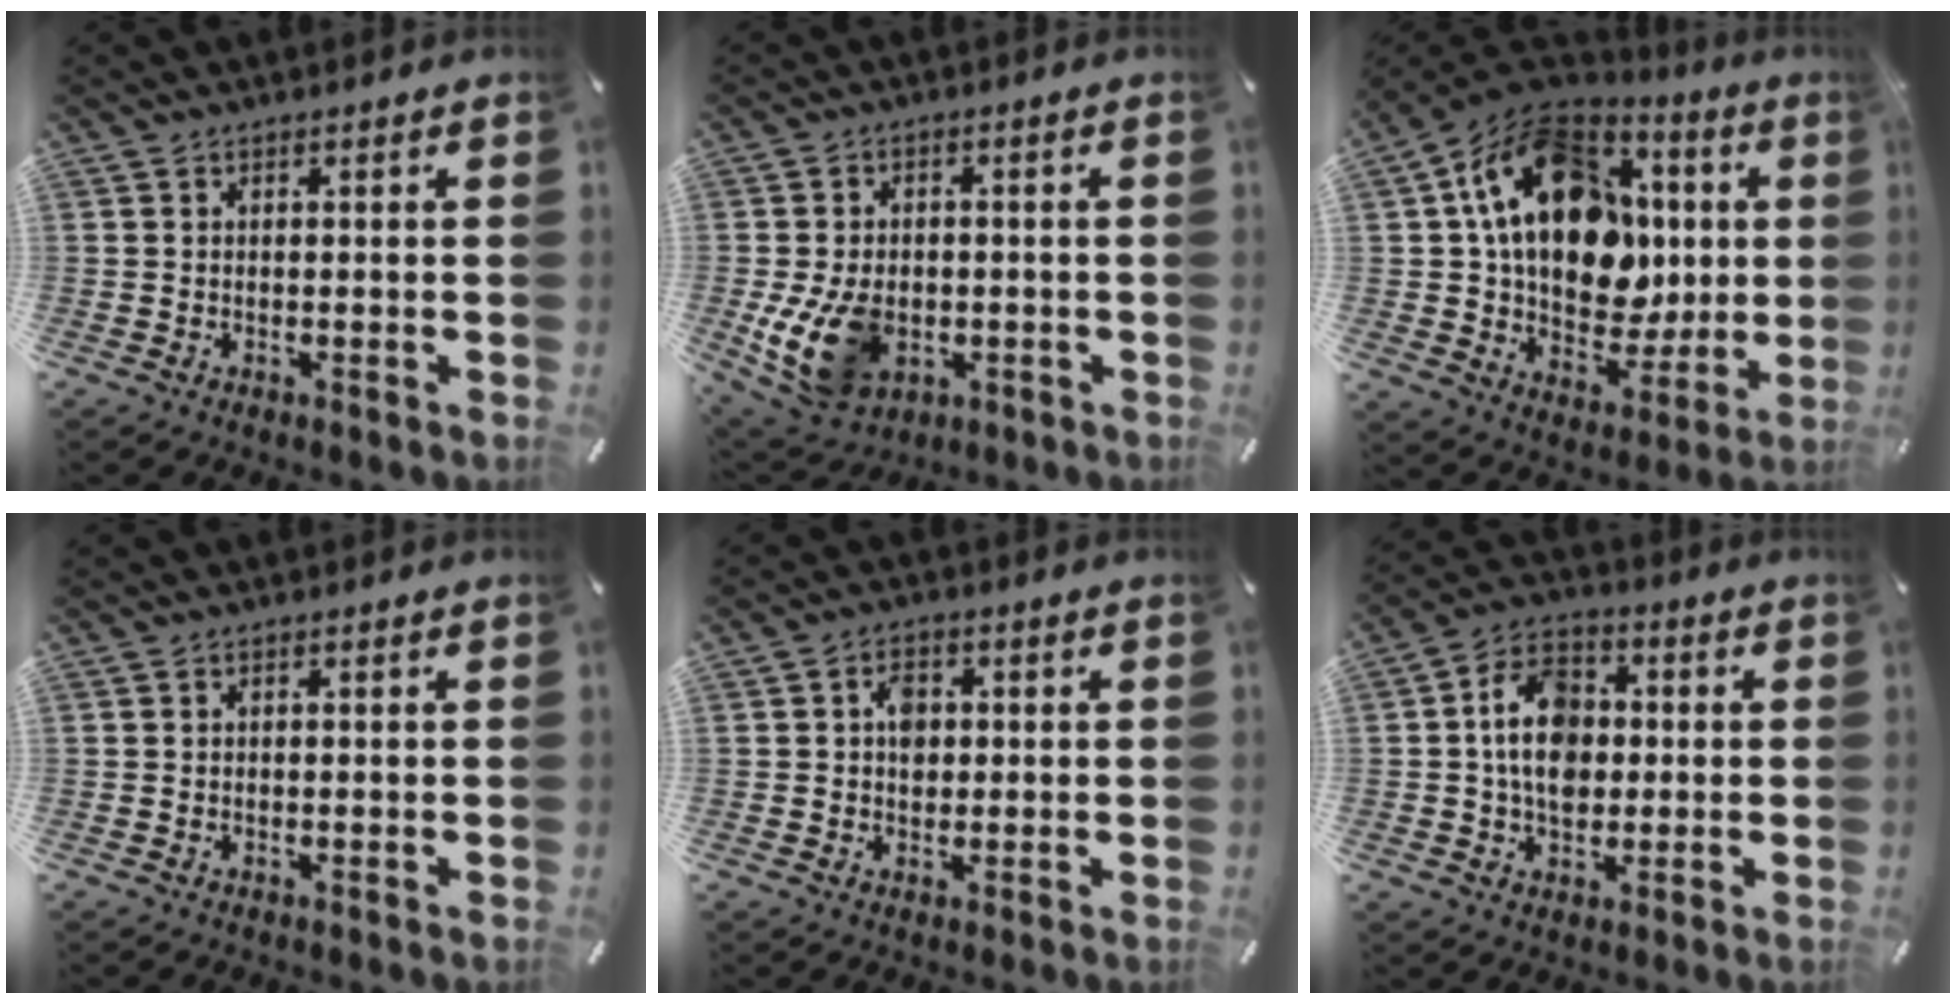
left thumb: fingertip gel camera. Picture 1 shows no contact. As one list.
[{"total": 12.2, "force": [-2.5, 8.9, 7.9], "torque": [-0.162, 0.003, -0.042]}, {"total": 22.0, "force": [4.2, 16.0, 14.6], "torque": [-0.242, -0.004, 0.076]}, {"total": 0.0}, {"total": 4.6, "force": [0.4, 3.6, 2.9], "torque": [-0.032, -0.001, 0.002]}, {"total": 11.5, "force": [0.0, 8.7, 7.5], "torque": [-0.138, 0.014, 0.000]}]